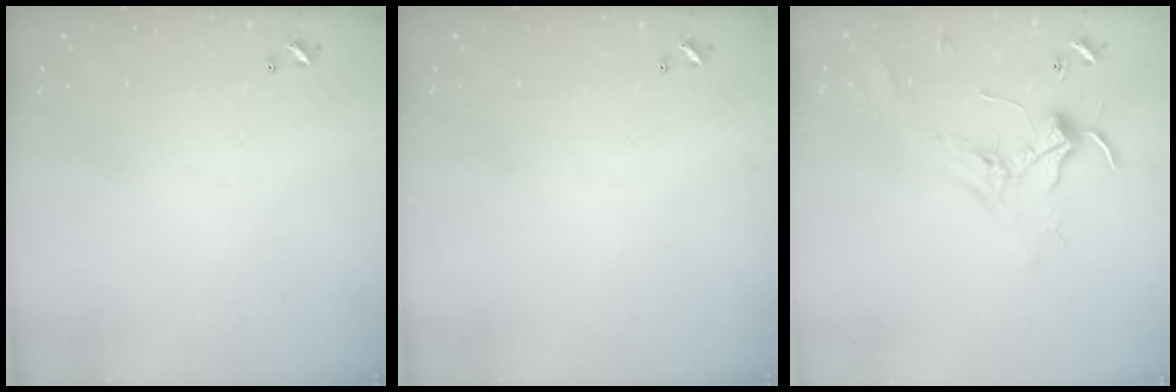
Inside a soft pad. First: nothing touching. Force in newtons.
{"total": 0.0}
{"total": 2.1, "press": 2.1, "slide": 0.5}